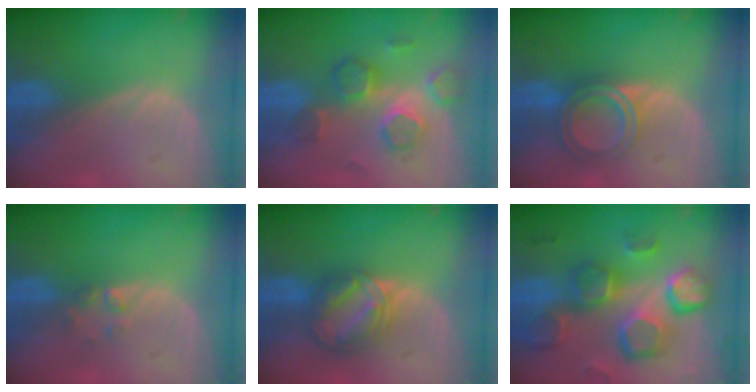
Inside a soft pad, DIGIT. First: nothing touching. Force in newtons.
{"total": 7.8, "press": 7.3, "slide": 2.8}
{"total": 6.4, "press": 5.4, "slide": 3.5}
{"total": 1.7, "press": 1.7, "slide": 0.2}
{"total": 8.3, "press": 7.1, "slide": 4.4}
{"total": 13.0, "press": 11.4, "slide": 6.3}